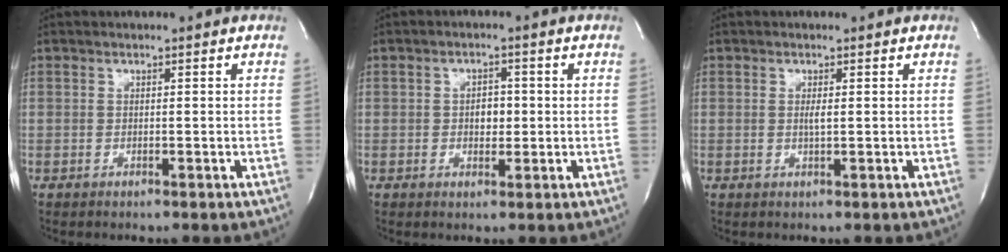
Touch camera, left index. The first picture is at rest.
{"total": 2.9, "force": [-0.1, 1.8, 2.2], "torque": [-0.031, 0.002, -0.001]}
{"total": 1.1, "force": [0.1, 0.0, 1.1], "torque": [-0.027, -0.003, 0.002]}